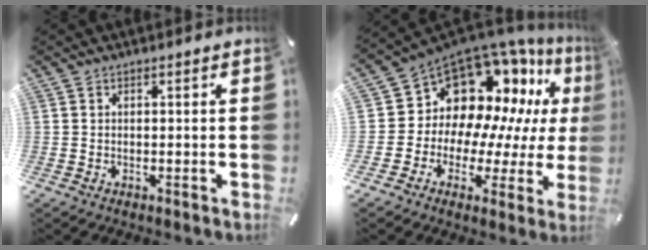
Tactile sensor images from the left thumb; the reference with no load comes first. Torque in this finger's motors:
{"motor_torque": [0.70, 1.05, 0.99, 0.57, 0.10]}